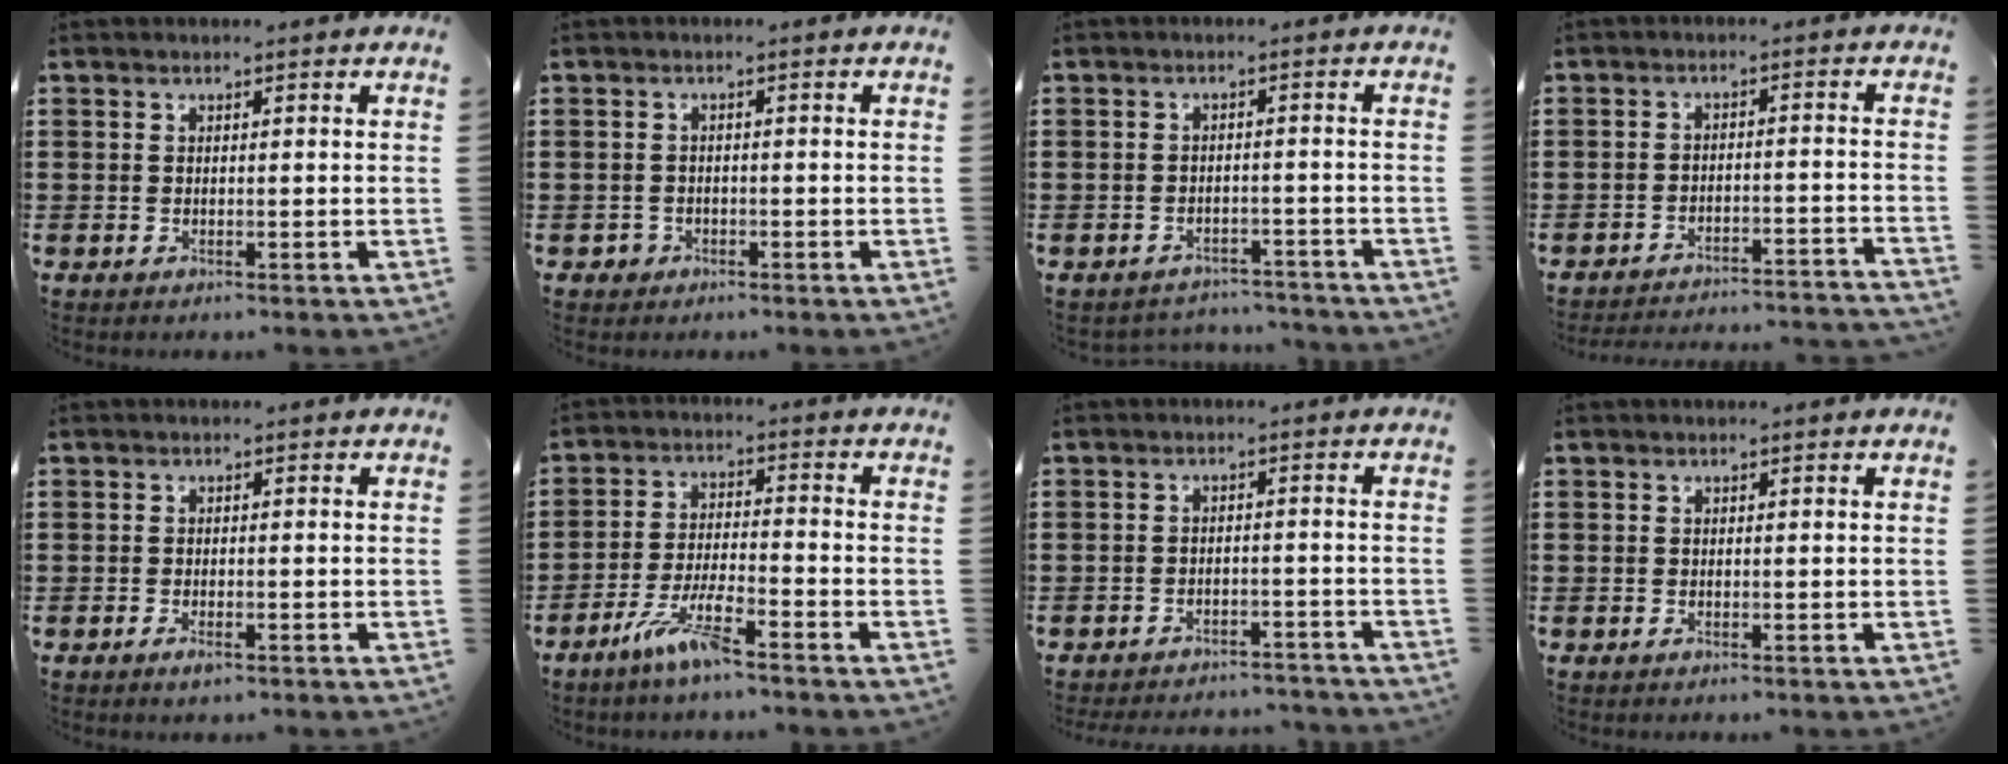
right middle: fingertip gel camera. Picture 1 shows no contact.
{"total": 1.0, "force": [-0.7, 0.8, 0.2], "torque": [-0.006, 0.002, -0.016]}
{"total": 2.4, "force": [-2.4, 0.3, -0.1], "torque": [-0.006, 0.000, -0.052]}
{"total": 3.5, "force": [-3.4, -0.3, 0.6], "torque": [-0.012, 0.000, -0.071]}
{"total": 1.2, "force": [-0.7, 0.3, 0.9], "torque": [-0.019, -0.007, -0.011]}
{"total": 6.9, "force": [-4.9, 0.9, 4.8], "torque": [-0.102, -0.005, -0.091]}
{"total": 2.7, "force": [-2.7, 0.1, 0.1], "torque": [-0.005, 0.001, -0.056]}
{"total": 0.0}